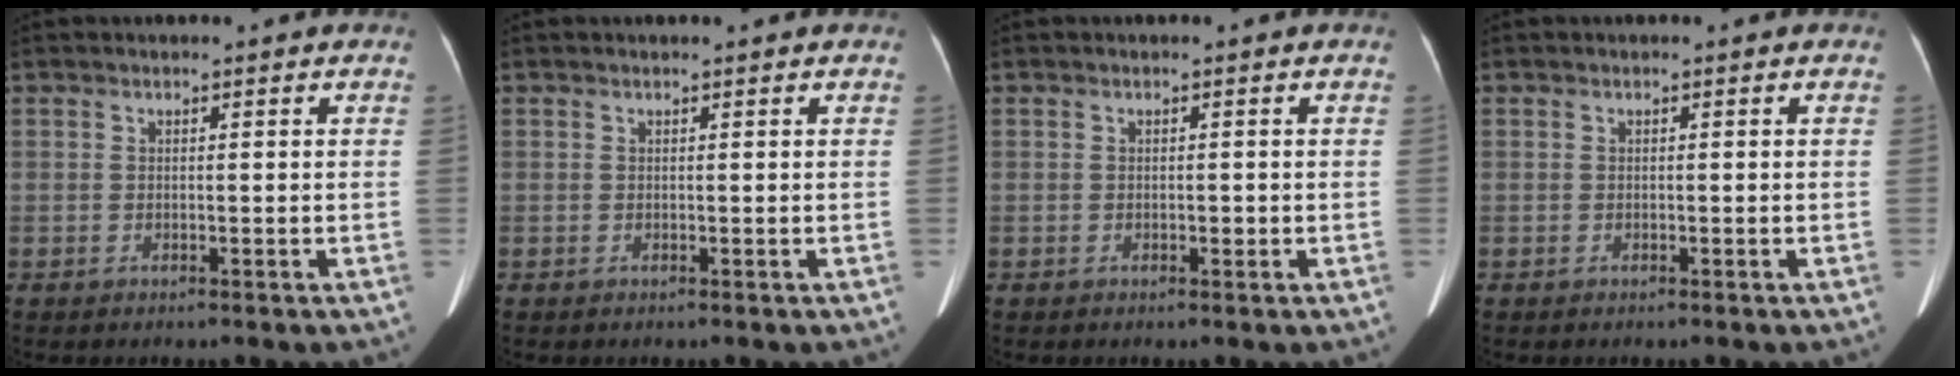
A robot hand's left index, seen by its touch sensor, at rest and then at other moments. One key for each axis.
{"total": 0.7, "fx": 0.6, "fy": -0.1, "fz": 0.2, "tx": -0.008, "ty": 0.013, "tz": 0.013}
{"total": 0.6, "fx": -0.5, "fy": 0.2, "fz": 0.2, "tx": -0.005, "ty": 0.001, "tz": -0.004}
{"total": 0.0}